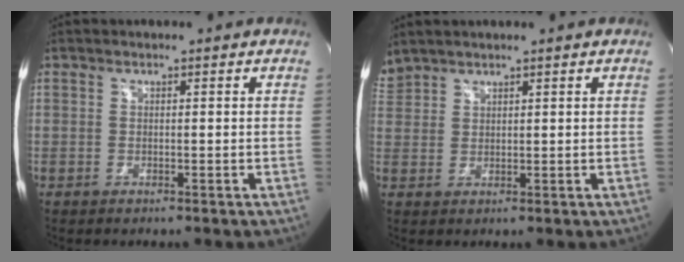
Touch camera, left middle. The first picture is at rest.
{"total": 3.2, "force": [3.1, 0.8, 0.4], "torque": [-0.023, 0.022, 0.071]}